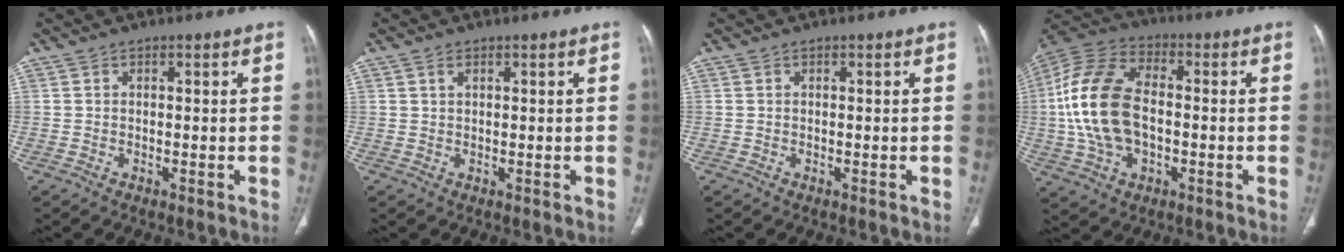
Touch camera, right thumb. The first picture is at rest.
{"total": 1.1, "force": [0.6, 0.5, 0.7], "torque": [-0.014, 0.003, 0.012]}
{"total": 0.0}
{"total": 18.1, "force": [-0.8, 11.2, 14.2], "torque": [-0.290, 0.024, -0.016]}